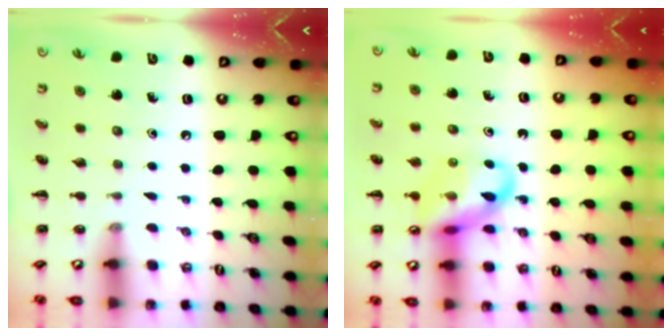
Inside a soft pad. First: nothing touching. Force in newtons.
{"total": 13.1, "press": 12.9, "slide": 2.2}